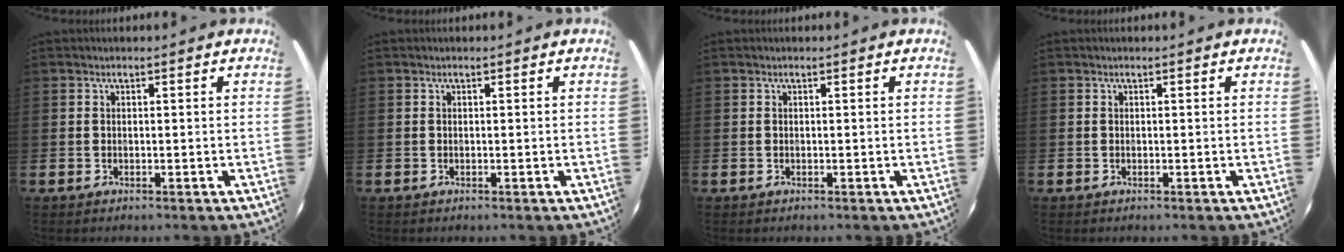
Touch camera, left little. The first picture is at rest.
{"total": 0.0}
{"total": 0.0}
{"total": 0.0}